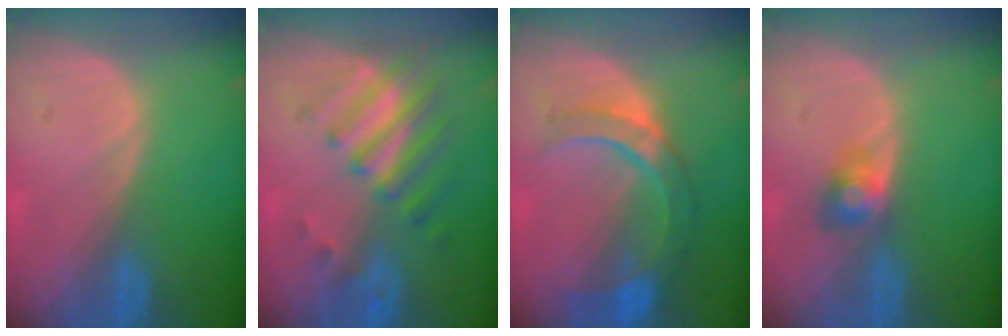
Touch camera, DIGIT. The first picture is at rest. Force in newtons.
{"total": 7.7, "press": 6.8, "slide": 3.6}
{"total": 8.9, "press": 7.8, "slide": 4.1}
{"total": 2.9, "press": 2.9, "slide": 0.0}